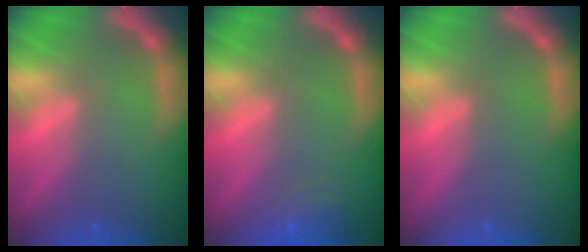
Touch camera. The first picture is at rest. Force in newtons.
{"total": 2.5}
{"total": 0.0}